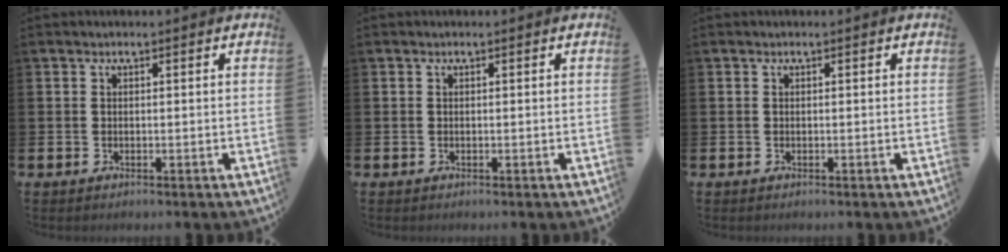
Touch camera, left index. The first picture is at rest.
{"total": 0.0}
{"total": 0.0}